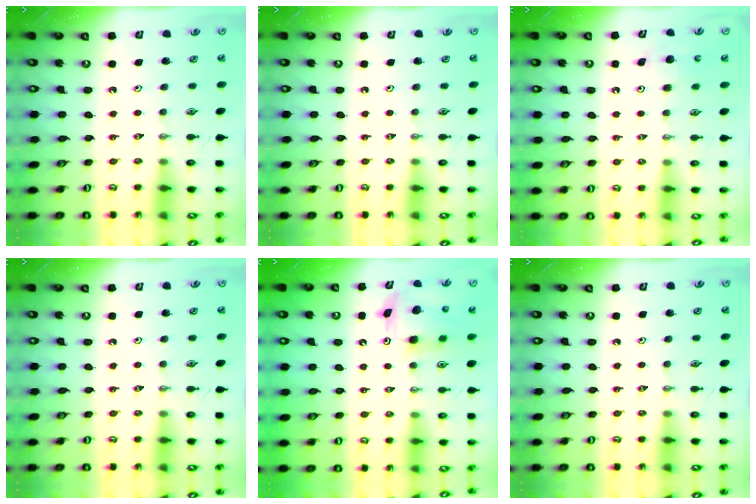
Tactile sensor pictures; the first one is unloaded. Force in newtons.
{"total": 0.0}
{"total": 5.8, "press": 5.8, "slide": 0.5}
{"total": 0.0}
{"total": 7.9, "press": 7.9, "slide": 0.2}
{"total": 0.0}